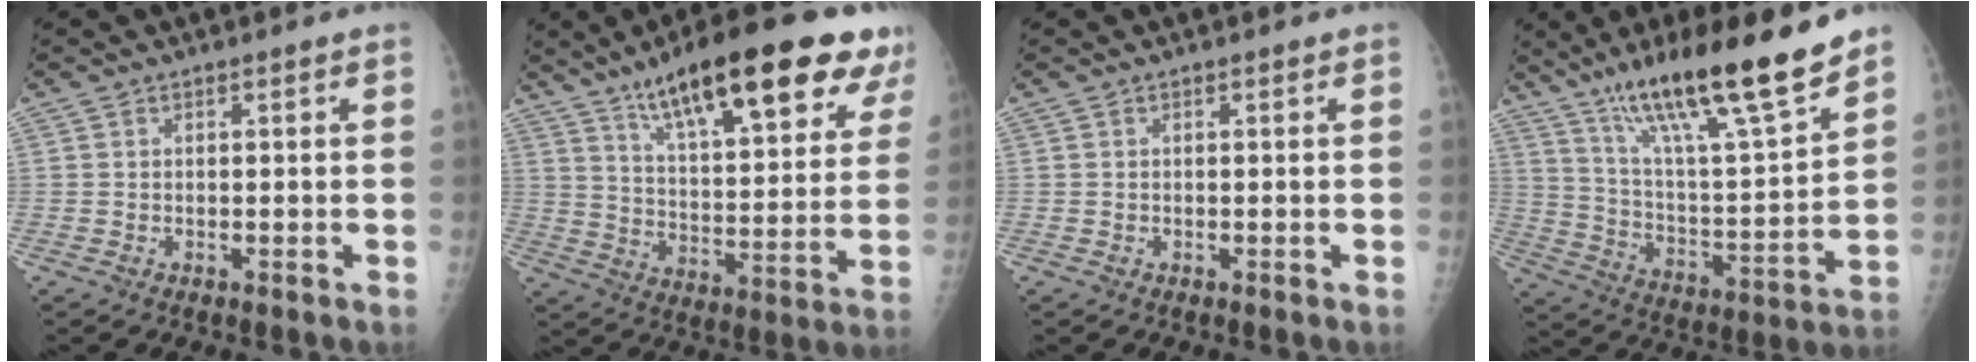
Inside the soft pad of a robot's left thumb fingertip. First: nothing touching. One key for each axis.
{"total": 26.2, "fx": 16.1, "fy": 6.9, "fz": 19.5, "tx": -0.258, "ty": -0.040, "tz": 0.245}
{"total": 0.0}
{"total": 22.7, "fx": 16.2, "fy": 3.1, "fz": 15.5, "tx": -0.239, "ty": -0.072, "tz": 0.280}